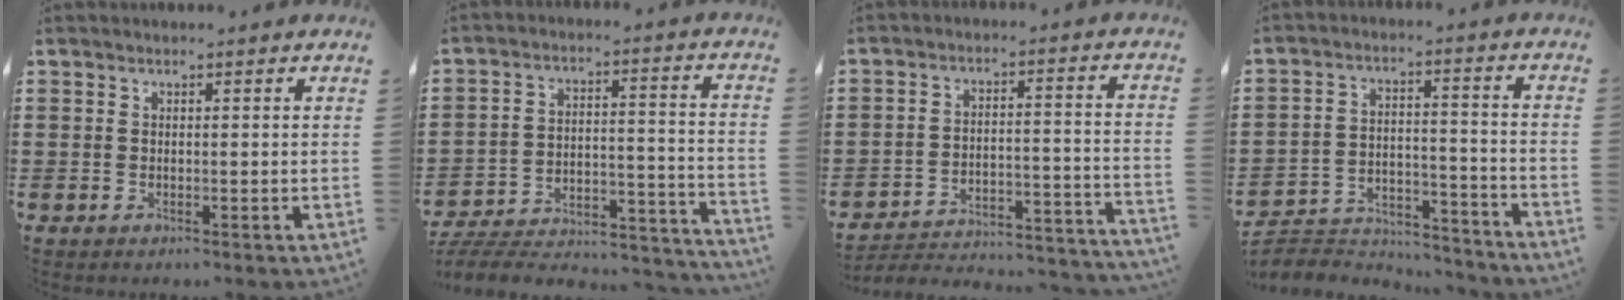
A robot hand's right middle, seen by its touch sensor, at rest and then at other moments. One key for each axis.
{"total": 4.6, "fx": -4.2, "fy": 1.0, "fz": 1.4, "tx": -0.025, "ty": -0.004, "tz": -0.089}
{"total": 3.4, "fx": -3.1, "fy": 0.5, "fz": 1.2, "tx": -0.027, "ty": -0.010, "tz": -0.070}
{"total": 5.2, "fx": -5.0, "fy": 1.1, "fz": 0.7, "tx": -0.017, "ty": 0.008, "tz": -0.104}